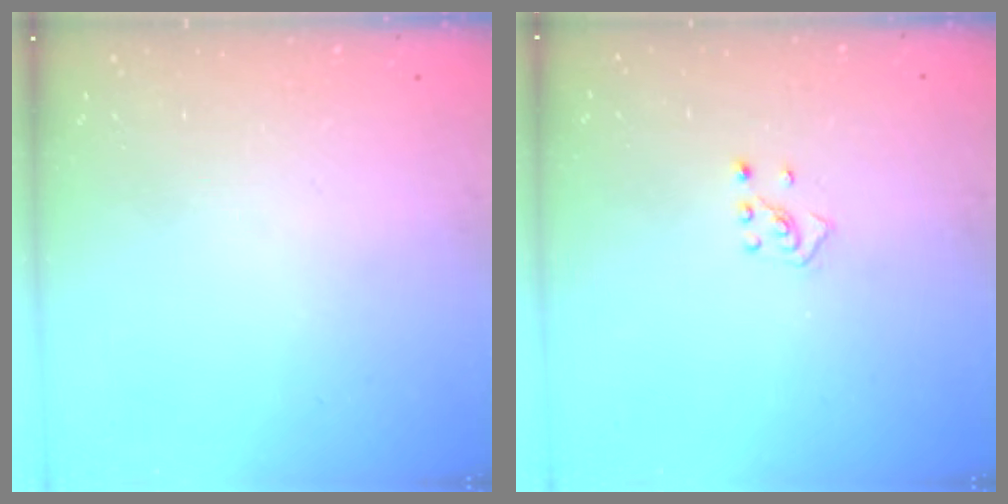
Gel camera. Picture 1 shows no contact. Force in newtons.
{"total": 2.5, "press": 2.4, "slide": 0.7}